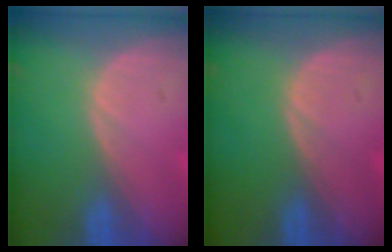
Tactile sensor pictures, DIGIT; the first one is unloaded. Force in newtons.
{"total": 0.0}